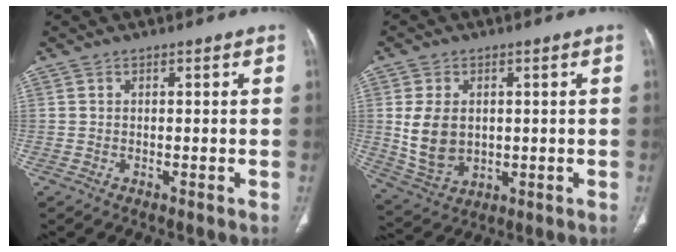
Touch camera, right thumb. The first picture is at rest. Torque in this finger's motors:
{"motor_torque": [-0.37, 0.73, 0.99, 0.29, 0.30]}